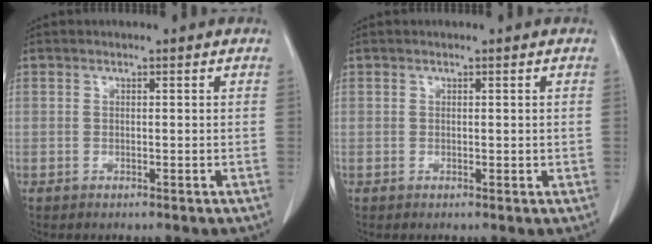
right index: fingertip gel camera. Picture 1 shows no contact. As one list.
[{"total": 0.9, "force": [0.1, 0.5, 0.8], "torque": [-0.011, -0.003, 0.005]}]